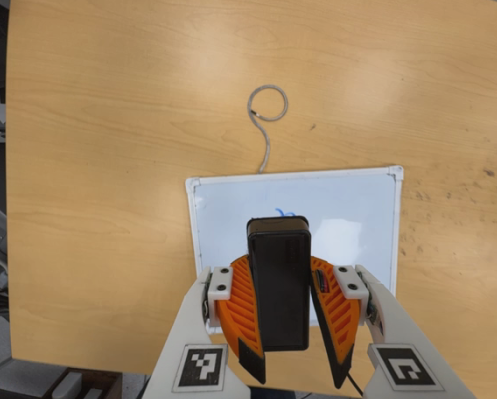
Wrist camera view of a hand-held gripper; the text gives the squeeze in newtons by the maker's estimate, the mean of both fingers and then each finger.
{"total": 11.1, "left": 9.8, "right": 12.5}